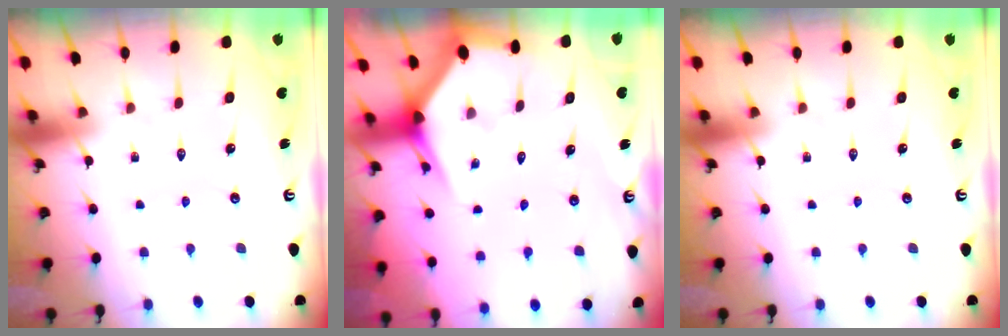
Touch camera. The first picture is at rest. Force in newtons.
{"total": 3.0, "press": 3.0, "slide": 0.1}
{"total": 0.0}